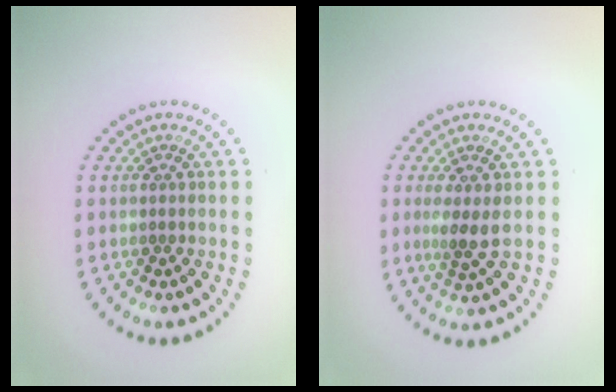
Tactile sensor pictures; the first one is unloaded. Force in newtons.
{"total": 1.9, "press": 1.5, "slide": 1.2}